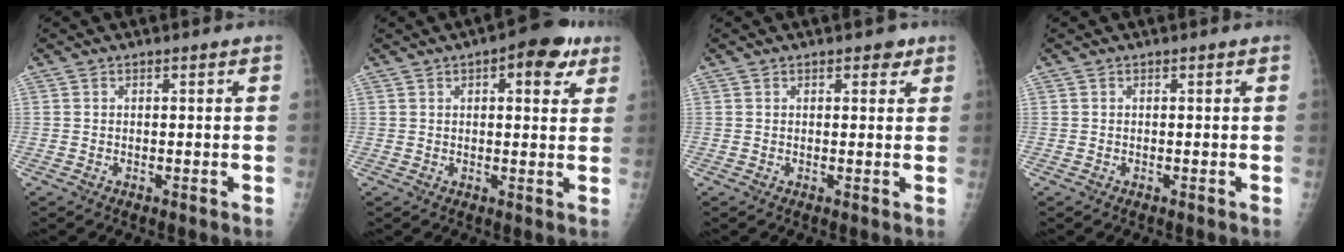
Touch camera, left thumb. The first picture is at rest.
{"total": 8.9, "force": [4.2, 3.6, 6.9], "torque": [-0.065, -0.007, 0.048]}
{"total": 2.3, "force": [1.5, 1.2, 1.3], "torque": [-0.004, -0.005, 0.016]}
{"total": 0.0}